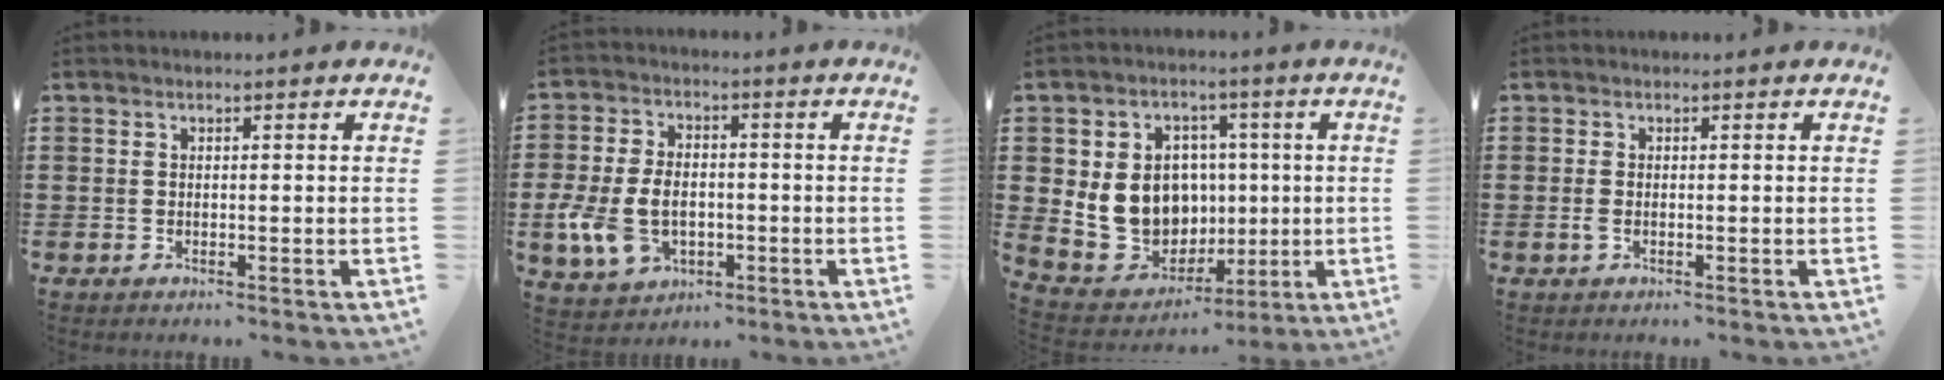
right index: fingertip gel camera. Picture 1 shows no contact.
{"total": 8.7, "force": [-1.9, 6.1, 5.8], "torque": [-0.144, 0.007, -0.038]}
{"total": 12.0, "force": [0.5, 10.4, 5.9], "torque": [-0.149, 0.005, 0.017]}
{"total": 1.0, "force": [-0.2, 0.4, 0.9], "torque": [-0.026, -0.003, -0.006]}